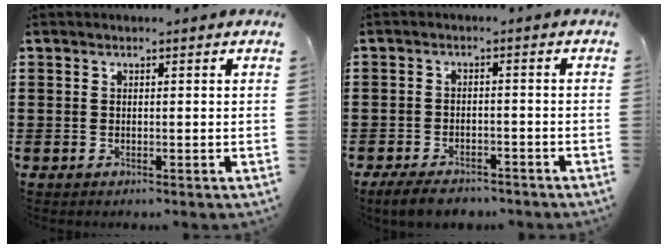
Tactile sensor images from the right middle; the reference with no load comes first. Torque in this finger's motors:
{"motor_torque": [1.61, 0.20, 0.43, 0.13]}